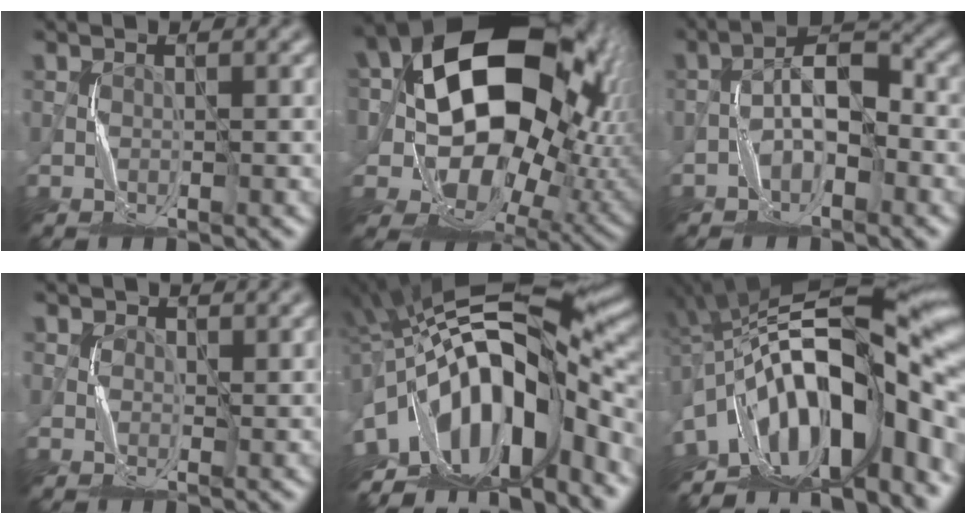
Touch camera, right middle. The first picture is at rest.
{"total": 19.6, "force": [3.3, 14.4, 12.8], "torque": [-0.211, -0.003, 0.073]}
{"total": 4.6, "force": [-1.7, 1.9, 3.8], "torque": [-0.057, 0.018, -0.039]}
{"total": 1.5, "force": [1.1, 0.9, 0.5], "torque": [-0.008, -0.003, 0.018]}
{"total": 15.1, "force": [-5.0, 6.5, 12.6], "torque": [-0.194, 0.025, -0.096]}
{"total": 15.4, "force": [-5.1, 7.0, 12.7], "torque": [-0.170, 0.036, -0.103]}